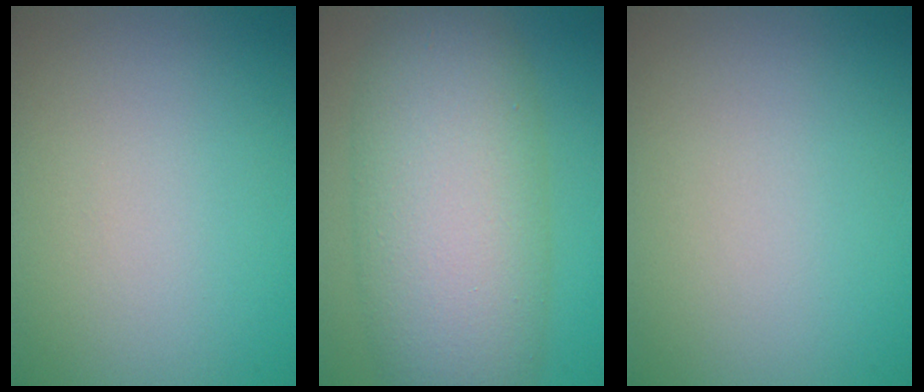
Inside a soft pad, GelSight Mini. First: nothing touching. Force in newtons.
{"total": 10.8, "press": 10.8, "slide": 0.3}
{"total": 0.0}